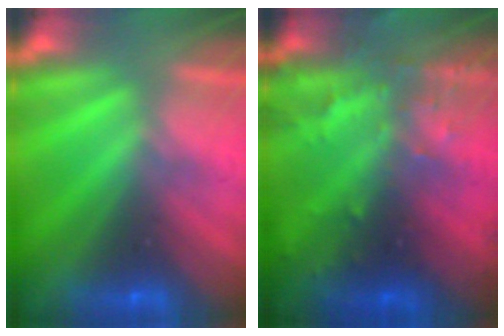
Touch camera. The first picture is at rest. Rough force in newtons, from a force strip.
{"total": 7.5}